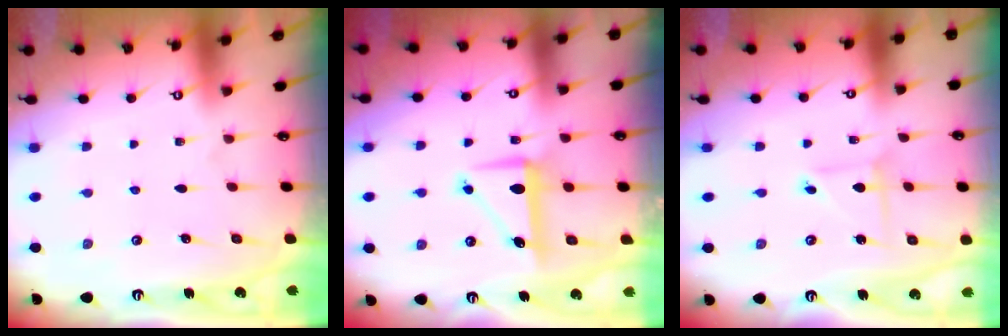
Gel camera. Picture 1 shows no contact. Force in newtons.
{"total": 8.4, "press": 8.3, "slide": 0.6}
{"total": 2.8, "press": 2.8, "slide": 0.3}